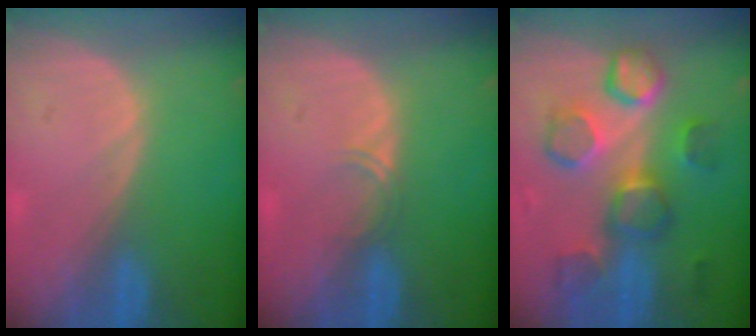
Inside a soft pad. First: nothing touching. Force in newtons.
{"total": 1.4, "press": 1.1, "slide": 0.9}
{"total": 9.2, "press": 9.1, "slide": 0.4}